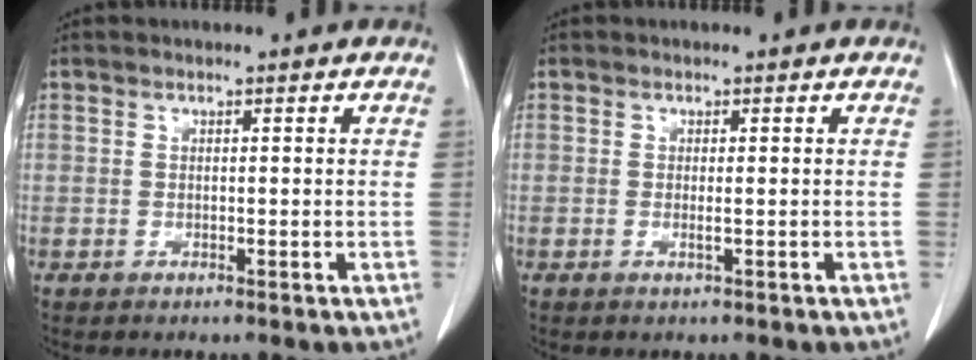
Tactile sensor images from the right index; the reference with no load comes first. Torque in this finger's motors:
{"motor_torque": [-0.03, 0.01, -0.07, -0.01]}